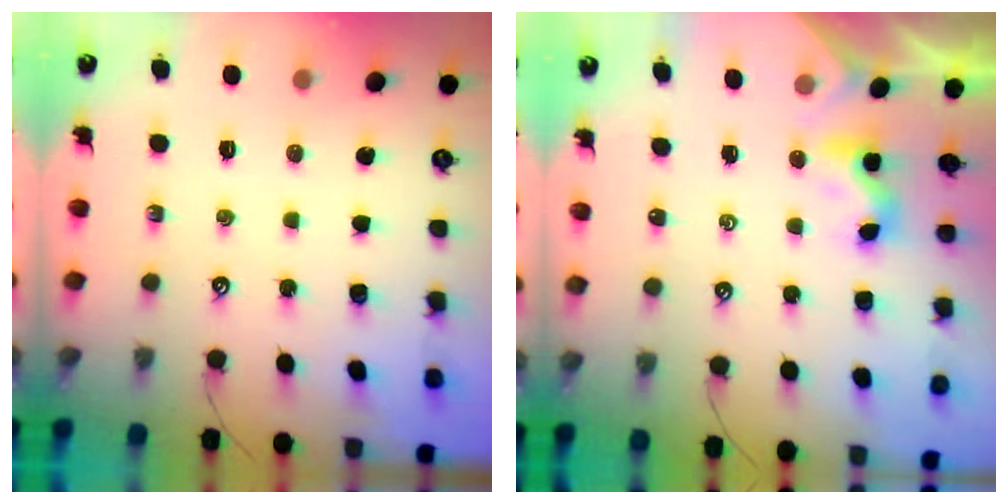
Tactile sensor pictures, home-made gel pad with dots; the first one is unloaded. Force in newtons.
{"total": 1.5, "press": 1.5, "slide": 0.4}